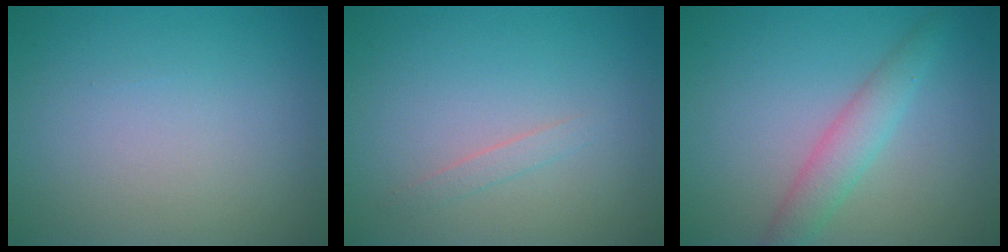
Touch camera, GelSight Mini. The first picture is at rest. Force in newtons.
{"total": 0.9, "press": 0.9, "slide": 0.0}
{"total": 2.9, "press": 2.9, "slide": 0.1}